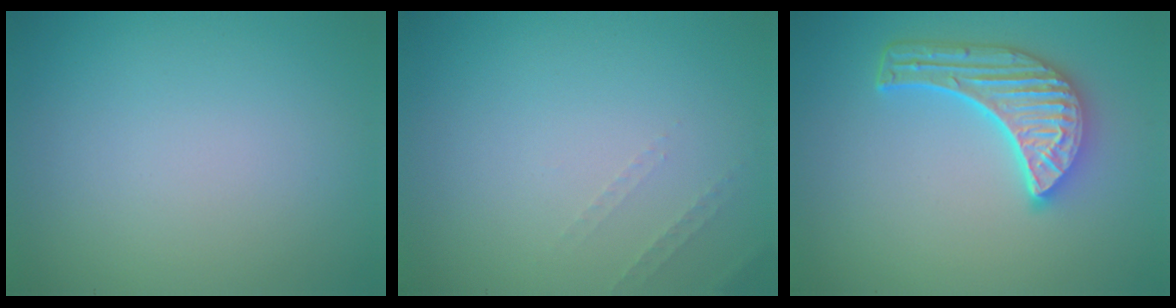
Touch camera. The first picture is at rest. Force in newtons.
{"total": 0.9, "press": 0.9, "slide": 0.3}
{"total": 5.7, "press": 4.5, "slide": 3.5}